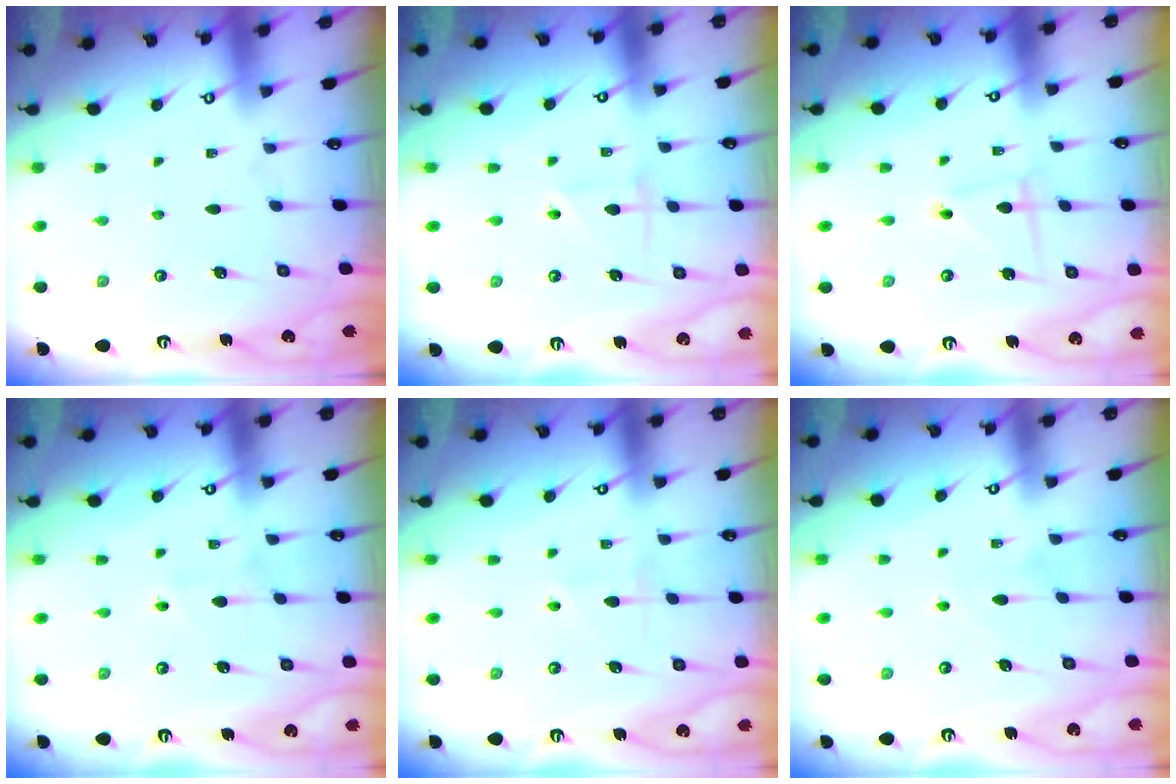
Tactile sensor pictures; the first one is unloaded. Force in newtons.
{"total": 3.1, "press": 3.0, "slide": 0.9}
{"total": 2.2, "press": 2.2, "slide": 0.3}
{"total": 2.8, "press": 2.7, "slide": 0.4}
{"total": 3.0, "press": 2.9, "slide": 0.5}
{"total": 5.1, "press": 5.1, "slide": 0.5}